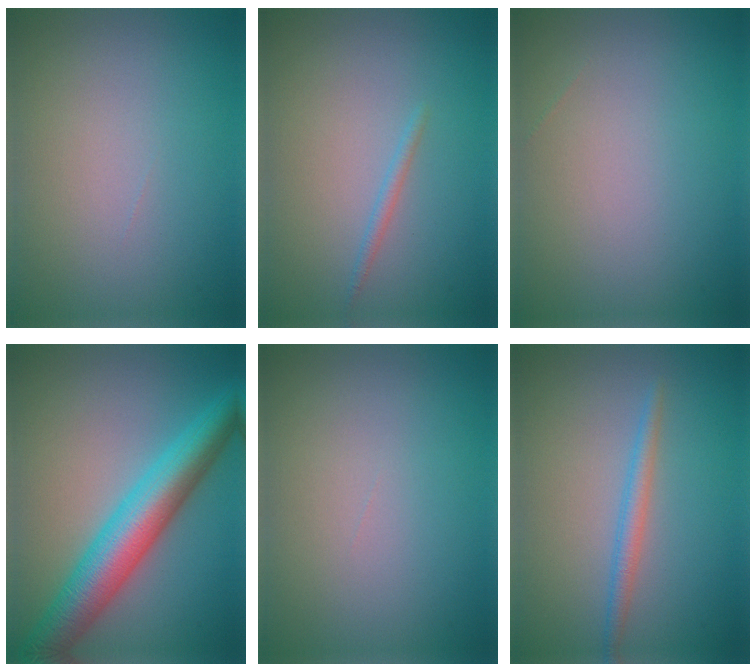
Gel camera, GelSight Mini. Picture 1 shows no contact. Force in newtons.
{"total": 0.8, "press": 0.8, "slide": 0.1}
{"total": 0.0}
{"total": 7.9, "press": 7.9, "slide": 0.1}
{"total": 0.0}
{"total": 1.8, "press": 1.8, "slide": 0.1}